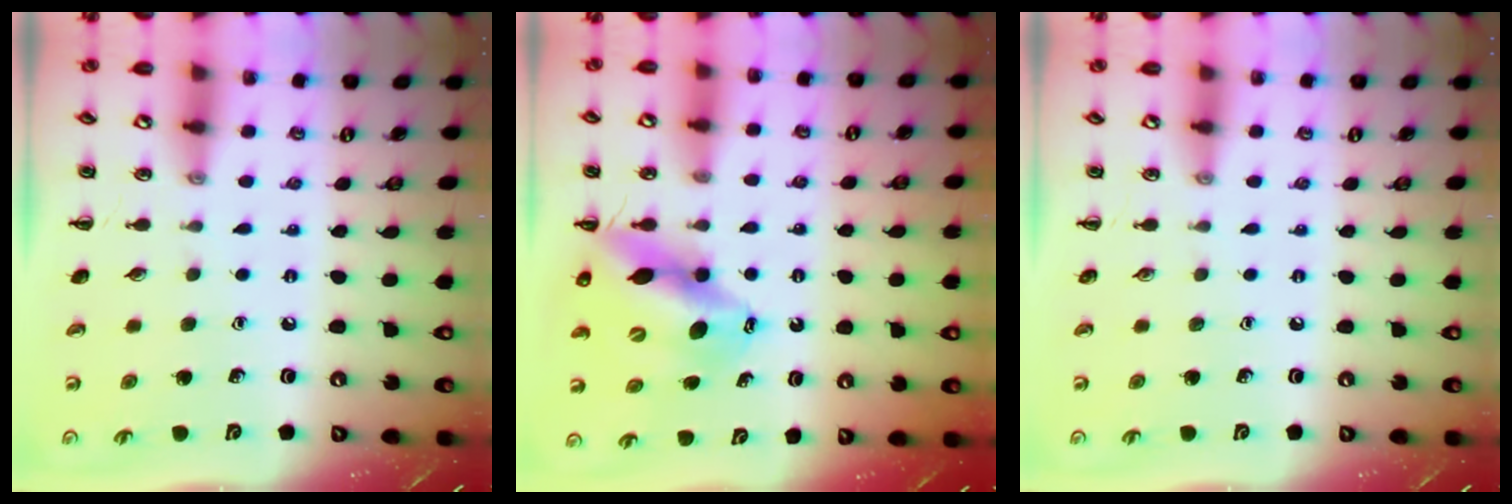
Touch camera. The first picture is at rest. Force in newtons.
{"total": 13.6, "press": 13.1, "slide": 3.5}
{"total": 0.0}